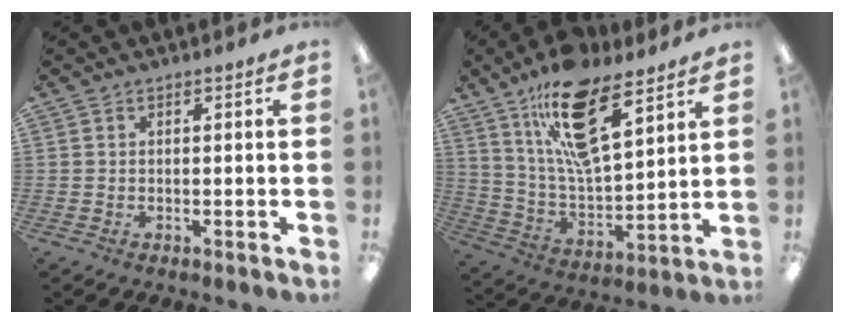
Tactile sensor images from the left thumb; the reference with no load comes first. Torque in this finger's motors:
{"motor_torque": [0.45, 0.51, 1.41, -1.37, 0.17]}